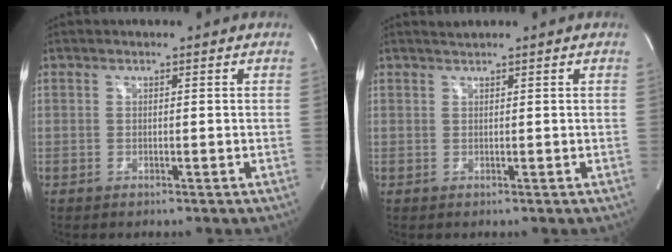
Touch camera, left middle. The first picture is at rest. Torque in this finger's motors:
{"motor_torque": [-0.06, -0.17, -0.05, -0.01]}